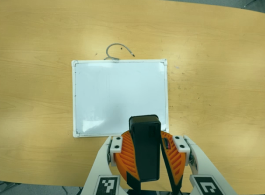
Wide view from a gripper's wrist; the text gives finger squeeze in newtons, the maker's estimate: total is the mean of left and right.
{"total": 10.9, "left": 10.5, "right": 11.2}